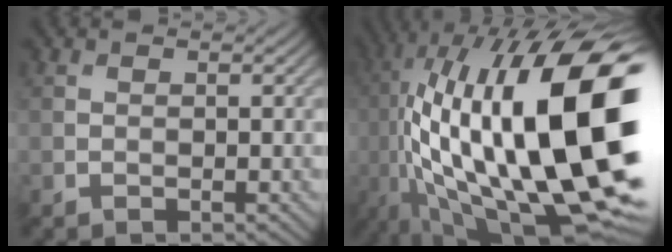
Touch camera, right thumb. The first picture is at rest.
{"total": 23.0, "force": [0.7, 7.7, 21.6], "torque": [-0.382, -0.005, 0.024]}